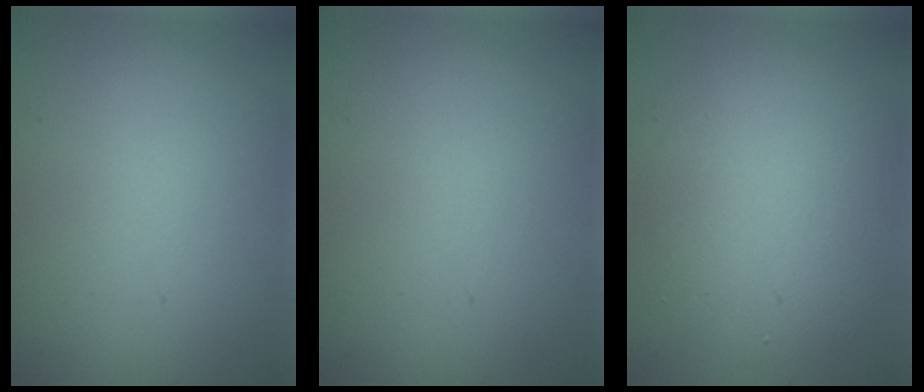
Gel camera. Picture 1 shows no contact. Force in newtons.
{"total": 0.0}
{"total": 4.9, "press": 4.9, "slide": 0.4}